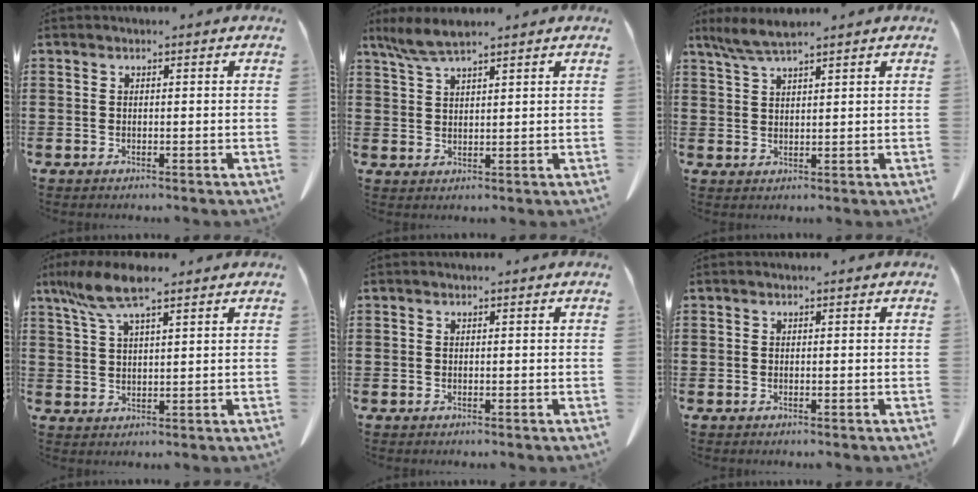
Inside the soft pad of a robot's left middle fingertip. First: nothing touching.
{"total": 4.2, "force": [3.2, 0.6, 2.6], "torque": [-0.060, -0.001, 0.060]}
{"total": 3.9, "force": [3.1, 0.1, 2.3], "torque": [-0.051, -0.003, 0.057]}
{"total": 7.5, "force": [5.0, 1.5, 5.3], "torque": [-0.122, -0.005, 0.088]}
{"total": 0.0}
{"total": 0.0}